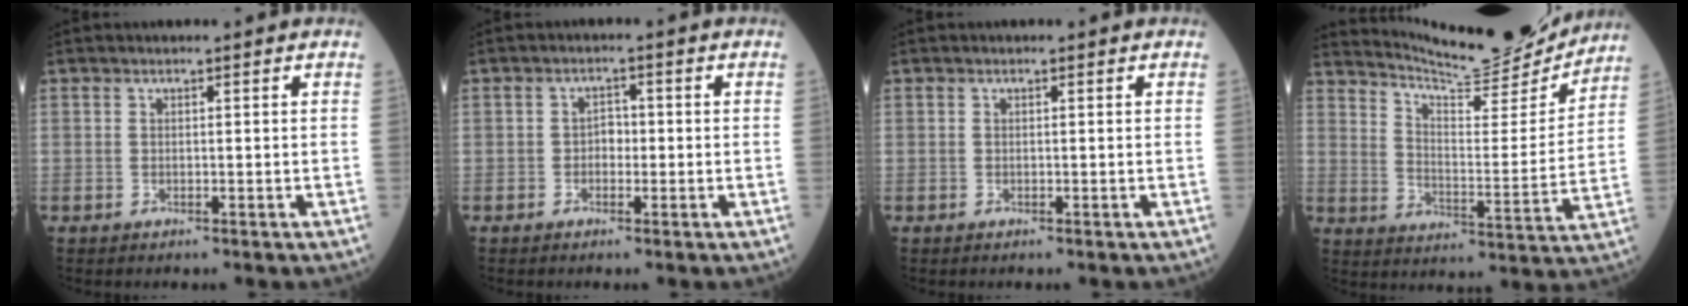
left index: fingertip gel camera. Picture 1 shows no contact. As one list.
[{"total": 1.9, "force": [-0.4, 1.3, 1.3], "torque": [-0.014, 0.007, -0.009]}, {"total": 0.0}, {"total": 16.2, "force": [15.8, 0.7, 3.2], "torque": [-0.062, -0.044, 0.227]}]